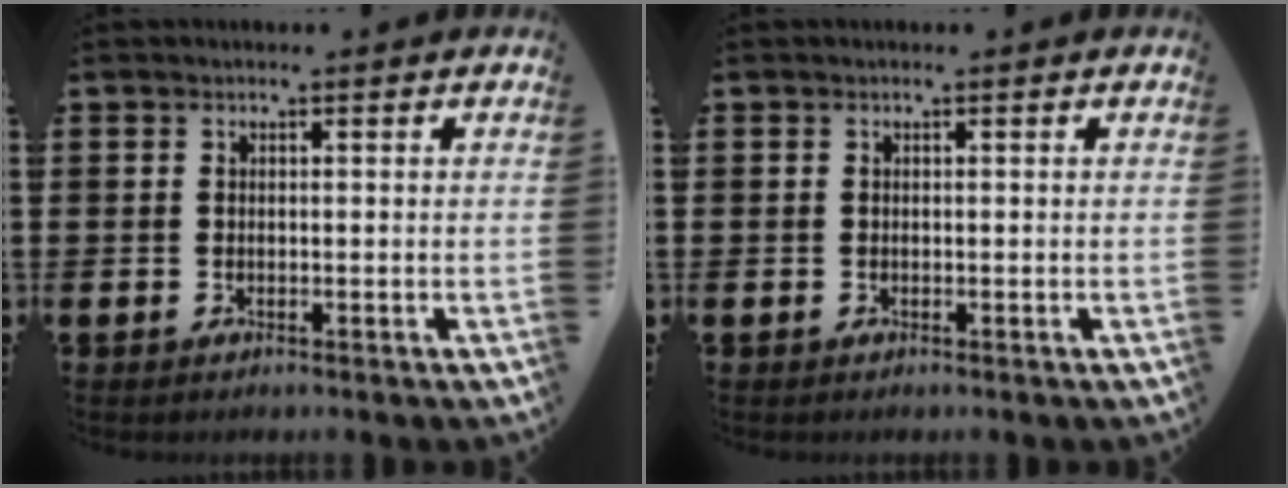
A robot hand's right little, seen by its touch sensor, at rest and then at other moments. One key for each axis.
{"total": 0.0}